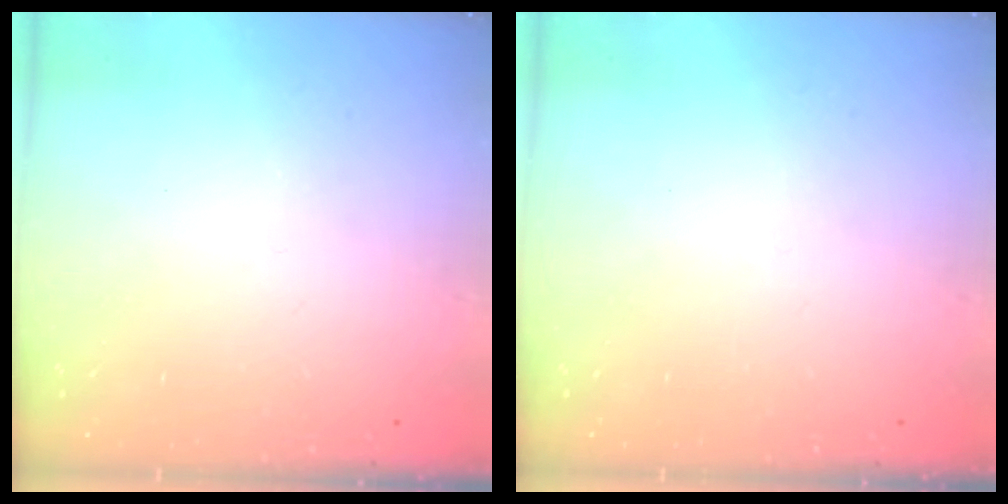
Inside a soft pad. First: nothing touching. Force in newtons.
{"total": 0.0}